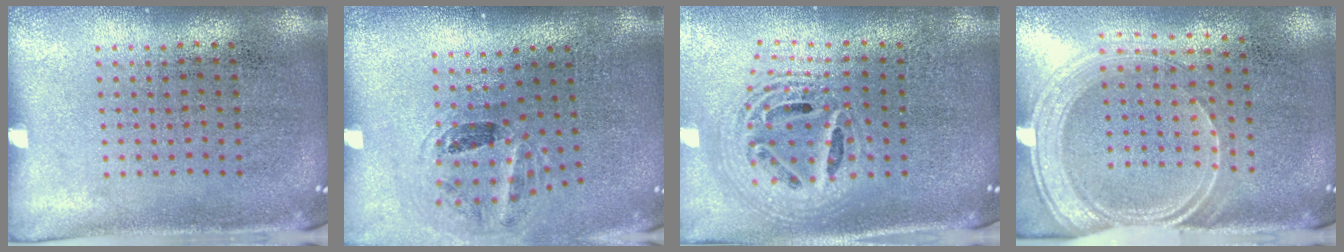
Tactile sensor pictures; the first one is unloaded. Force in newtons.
{"total": 1.2, "press": 1.0, "slide": 0.6}
{"total": 2.3, "press": 1.8, "slide": 1.6}
{"total": 2.1, "press": 1.7, "slide": 1.2}